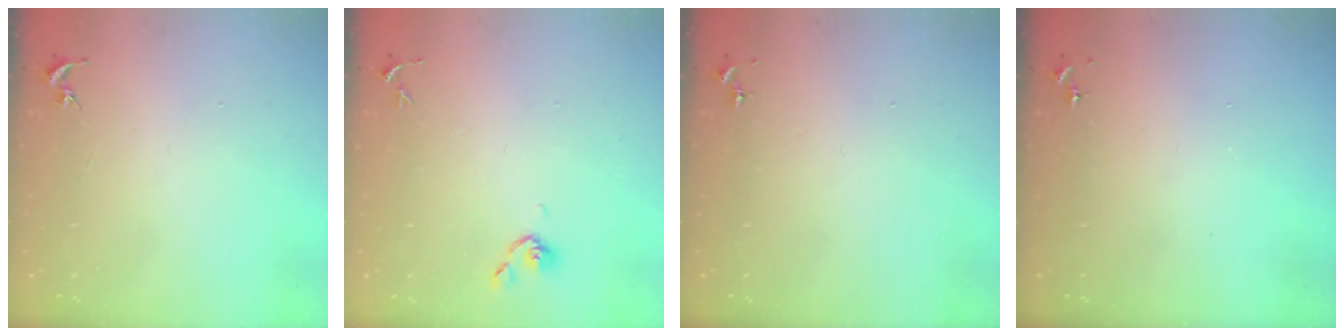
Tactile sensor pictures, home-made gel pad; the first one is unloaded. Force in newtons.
{"total": 5.3, "press": 5.2, "slide": 0.8}
{"total": 0.0}
{"total": 0.0}